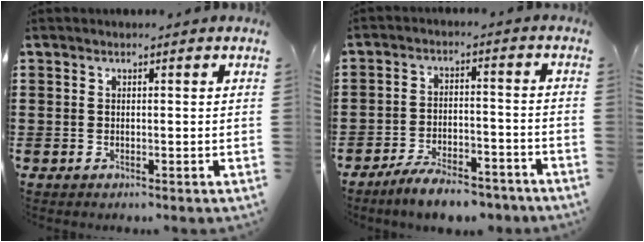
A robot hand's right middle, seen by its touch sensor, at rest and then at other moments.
{"total": 6.3, "force": [-5.8, 1.5, 1.9], "torque": [-0.032, 0.013, -0.112]}